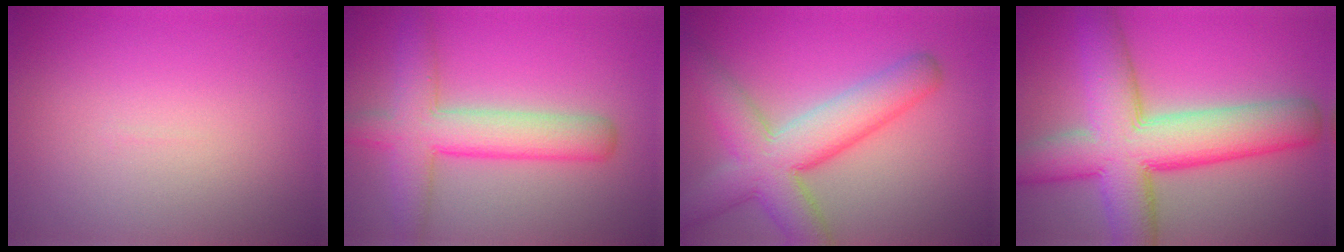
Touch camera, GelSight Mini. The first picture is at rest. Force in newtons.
{"total": 6.2, "press": 6.2, "slide": 0.3}
{"total": 7.8, "press": 7.8, "slide": 0.3}
{"total": 11.3, "press": 11.2, "slide": 0.5}